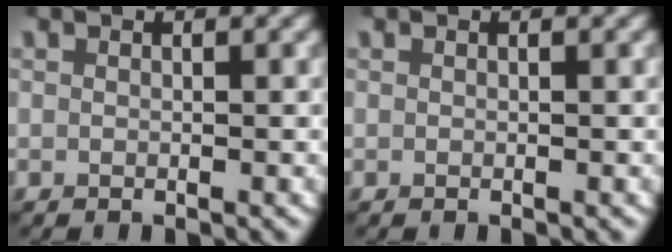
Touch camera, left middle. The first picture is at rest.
{"total": 0.0}